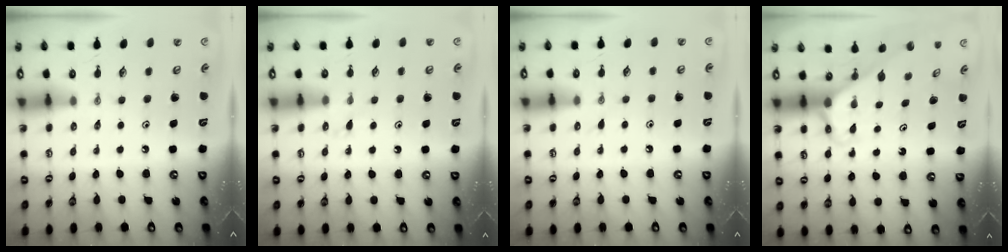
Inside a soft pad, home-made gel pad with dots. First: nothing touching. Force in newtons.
{"total": 4.2, "press": 4.1, "slide": 0.4}
{"total": 4.4, "press": 4.4, "slide": 0.6}
{"total": 2.8, "press": 2.8, "slide": 0.1}